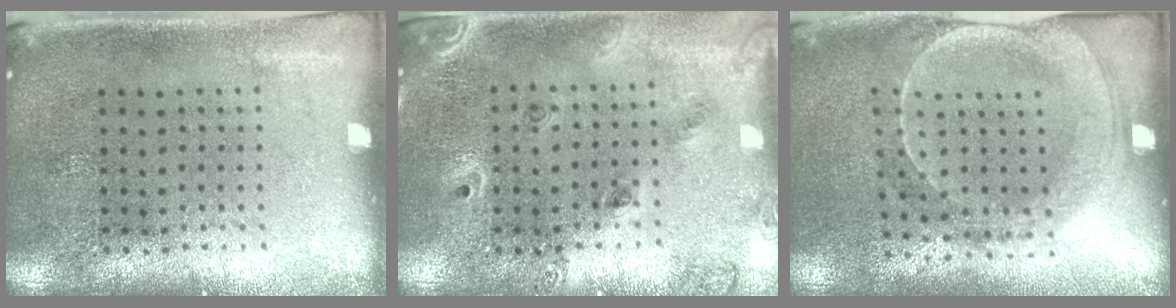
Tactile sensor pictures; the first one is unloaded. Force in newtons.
{"total": 1.5, "press": 1.3, "slide": 0.7}
{"total": 1.8, "press": 1.8, "slide": 0.5}